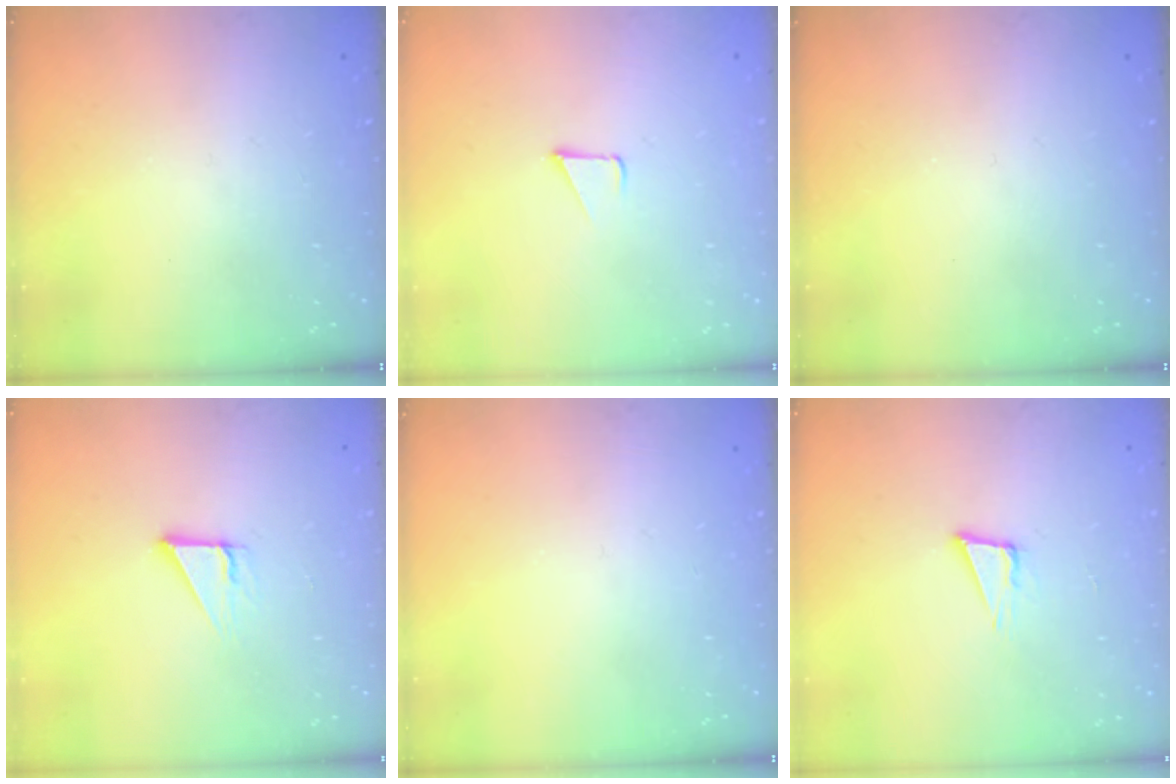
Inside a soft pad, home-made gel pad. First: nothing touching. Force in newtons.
{"total": 1.7, "press": 1.7, "slide": 0.1}
{"total": 0.0}
{"total": 4.0, "press": 4.0, "slide": 0.2}
{"total": 0.0}
{"total": 4.3, "press": 3.1, "slide": 3.0}